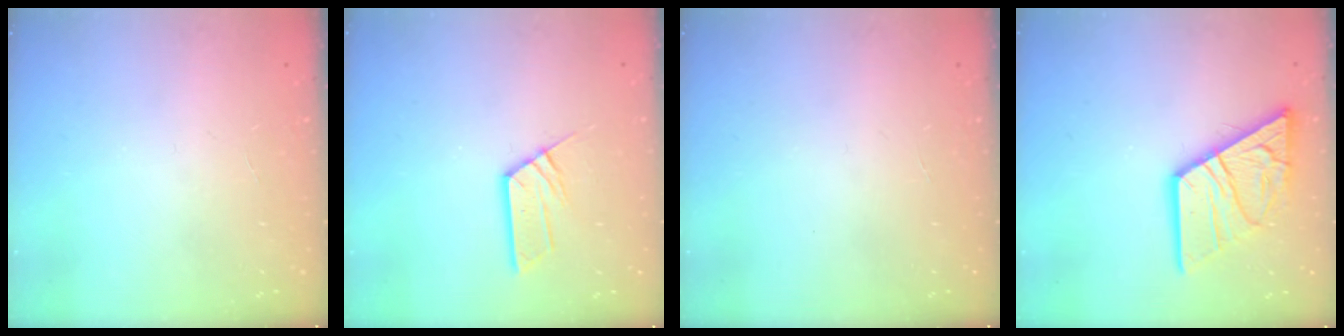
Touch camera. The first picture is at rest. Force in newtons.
{"total": 7.8, "press": 7.8, "slide": 0.6}
{"total": 0.0}
{"total": 16.6, "press": 16.6, "slide": 1.7}